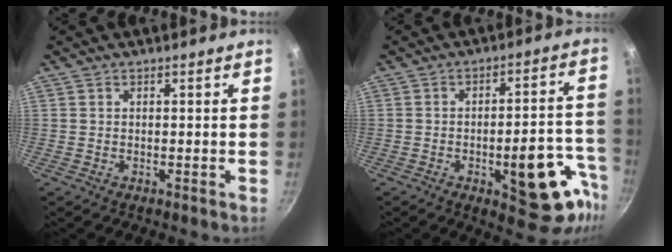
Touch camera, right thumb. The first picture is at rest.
{"total": 17.4, "force": [-6.9, 7.1, 14.3], "torque": [-0.118, 0.039, -0.085]}